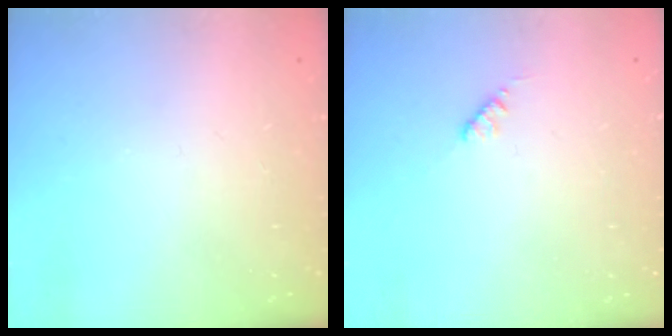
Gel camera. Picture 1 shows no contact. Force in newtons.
{"total": 2.8, "press": 2.8, "slide": 0.4}